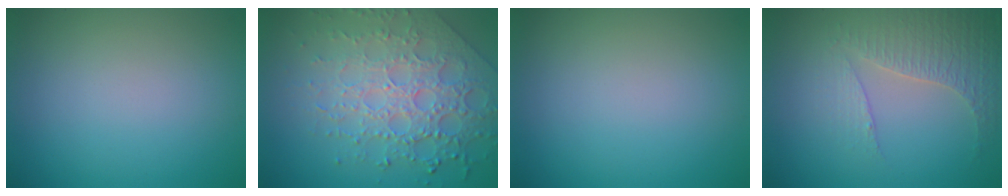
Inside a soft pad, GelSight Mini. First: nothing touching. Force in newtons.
{"total": 7.8, "press": 5.6, "slide": 5.5}
{"total": 0.0}
{"total": 3.6, "press": 2.8, "slide": 2.3}